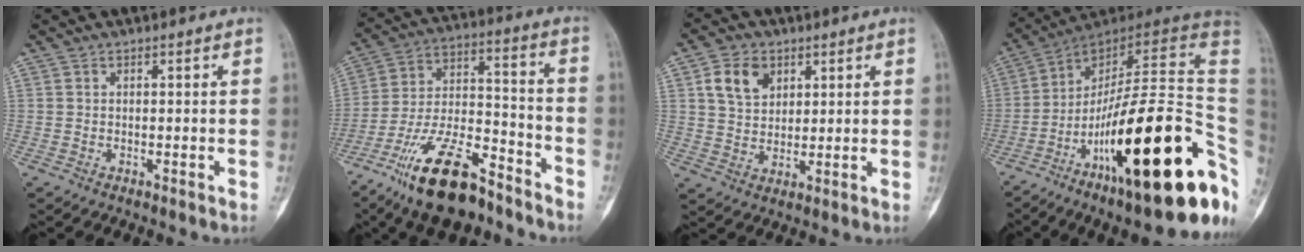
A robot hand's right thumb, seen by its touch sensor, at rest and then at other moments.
{"total": 19.0, "force": [-13.1, 6.9, 11.9], "torque": [-0.218, 0.080, -0.233]}
{"total": 7.6, "force": [3.2, 5.5, 4.2], "torque": [-0.054, -0.010, 0.061]}
{"total": 33.6, "force": [-10.2, 9.0, 30.7], "torque": [-0.374, 0.071, -0.157]}